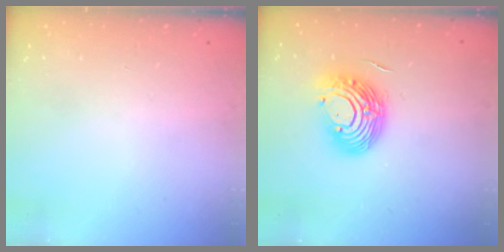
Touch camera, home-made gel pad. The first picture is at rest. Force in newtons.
{"total": 12.8, "press": 12.6, "slide": 2.2}